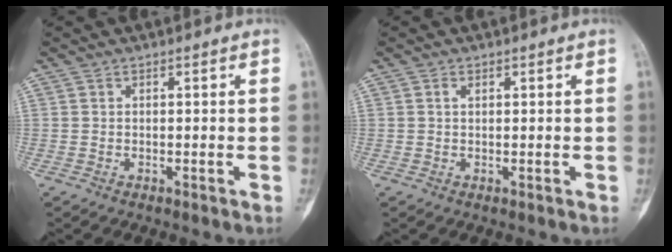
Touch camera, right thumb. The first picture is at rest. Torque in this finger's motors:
{"motor_torque": [-0.03, 0.03, -0.04, -0.29, 0.09]}